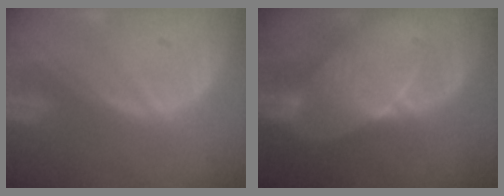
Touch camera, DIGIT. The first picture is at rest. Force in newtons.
{"total": 7.0, "press": 6.6, "slide": 2.3}